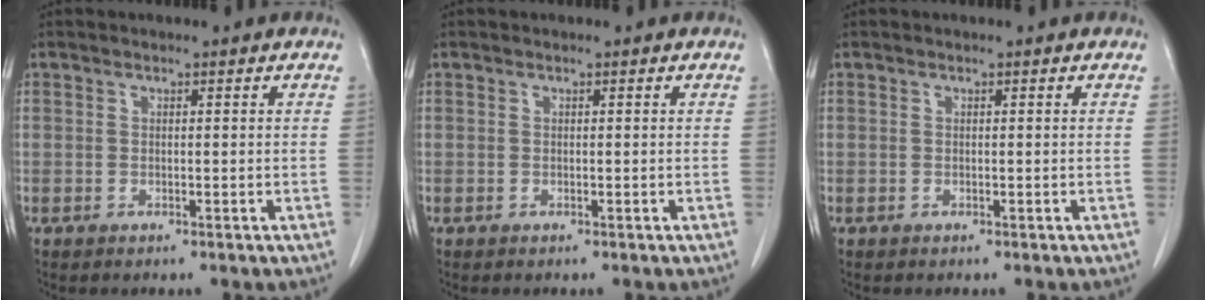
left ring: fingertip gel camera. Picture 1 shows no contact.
{"total": 0.0}
{"total": 0.0}